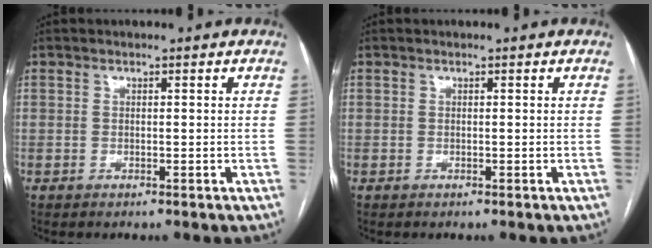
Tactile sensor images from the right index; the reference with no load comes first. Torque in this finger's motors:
{"motor_torque": [0.00, 0.00, 0.00, 0.01]}